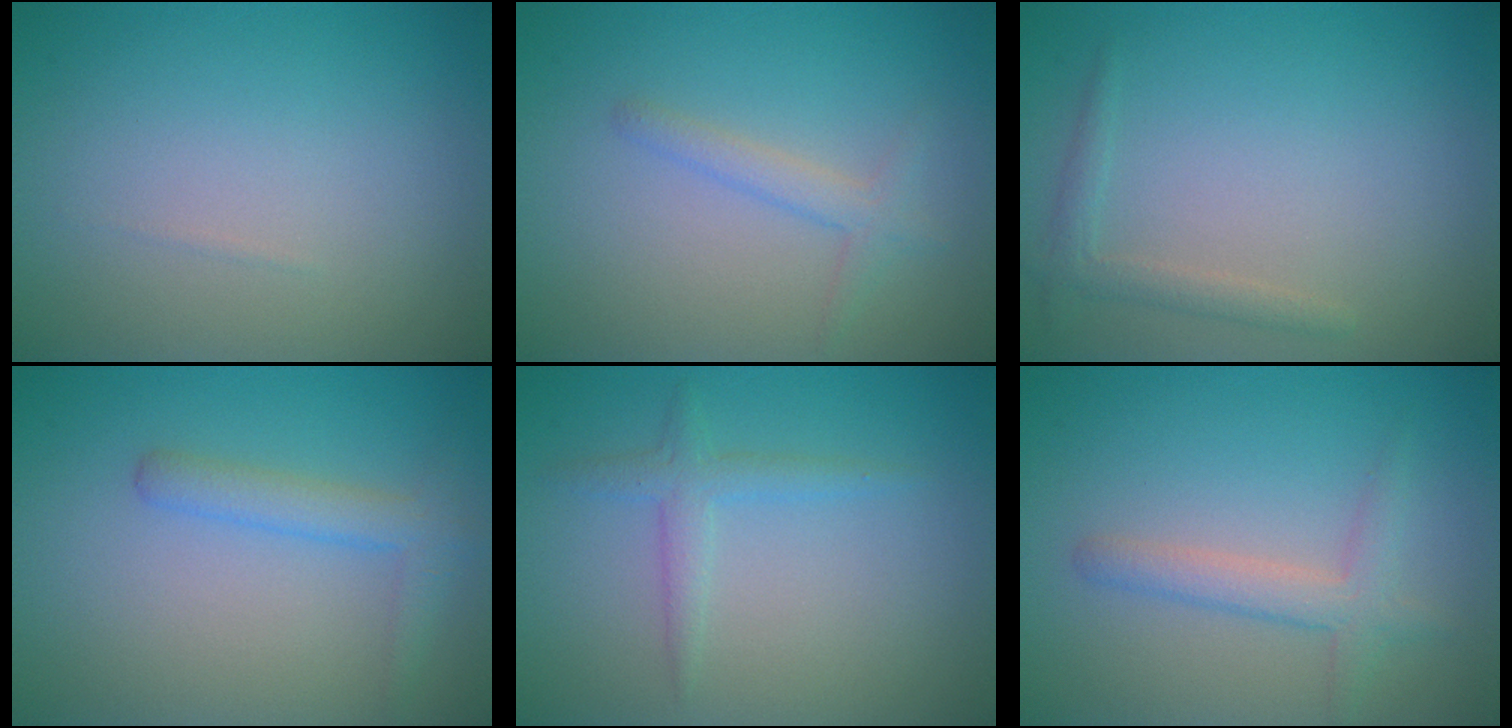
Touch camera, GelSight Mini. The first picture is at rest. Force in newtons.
{"total": 1.8, "press": 1.8, "slide": 0.1}
{"total": 1.5, "press": 1.5, "slide": 0.1}
{"total": 2.5, "press": 2.5, "slide": 0.0}
{"total": 1.8, "press": 1.7, "slide": 0.1}
{"total": 2.5, "press": 2.5, "slide": 0.2}